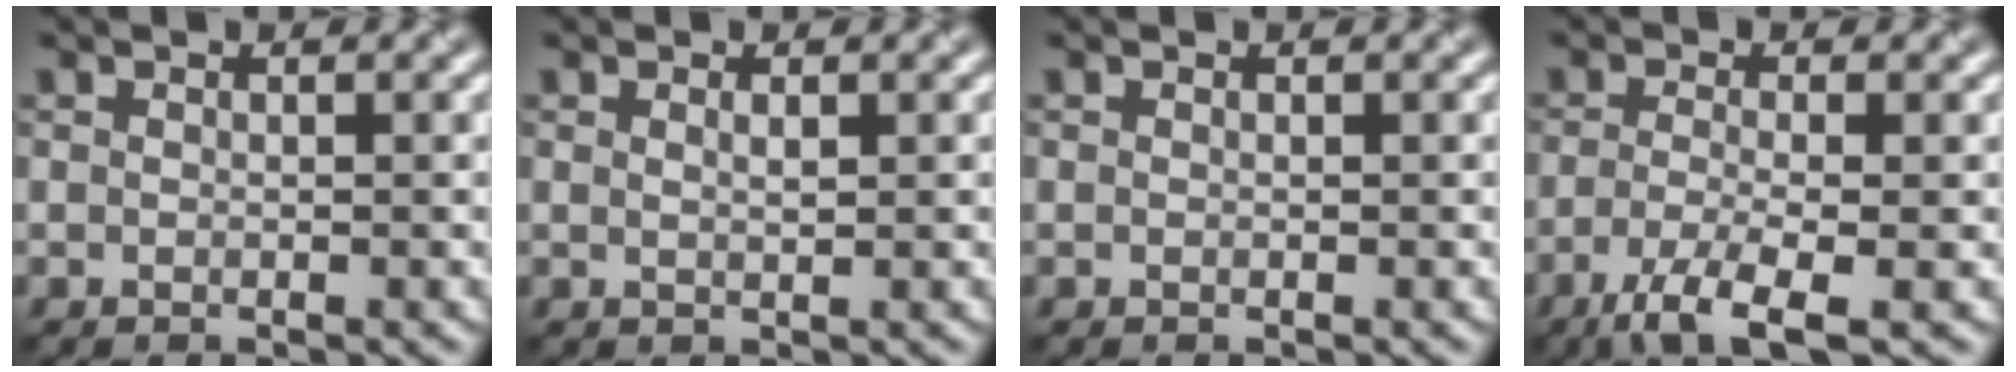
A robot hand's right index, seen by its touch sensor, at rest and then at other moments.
{"total": 0.7, "force": [0.4, 0.2, 0.6], "torque": [-0.011, -0.001, 0.007]}
{"total": 0.0}
{"total": 4.2, "force": [-2.2, 0.9, 3.5], "torque": [-0.068, -0.006, -0.050]}